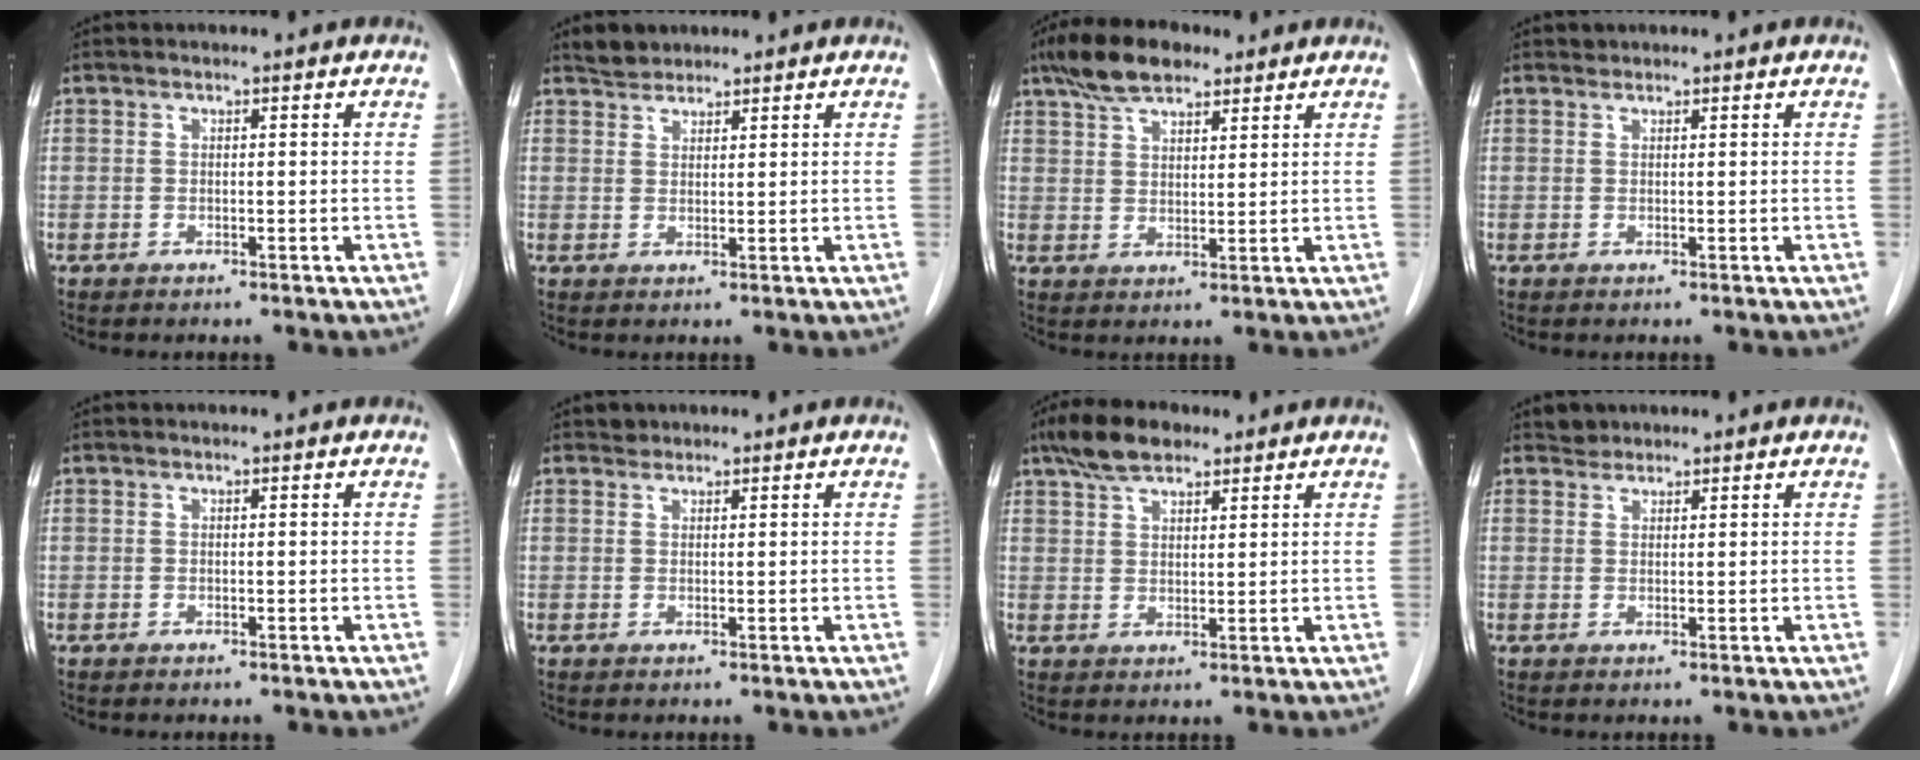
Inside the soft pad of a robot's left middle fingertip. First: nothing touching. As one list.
[{"total": 2.5, "force": [2.3, 1.0, 0.2], "torque": [-0.009, 0.008, 0.041]}, {"total": 8.1, "force": [6.0, 3.1, 4.5], "torque": [-0.088, 0.018, 0.109]}, {"total": 0.5, "force": [0.5, 0.1, -0.2], "torque": [-0.003, 0.000, 0.008]}, {"total": 0.0}, {"total": 0.9, "force": [0.8, 0.4, -0.2], "torque": [0.000, 0.001, 0.011]}, {"total": 6.5, "force": [4.9, 2.5, 3.5], "torque": [-0.071, 0.016, 0.090]}, {"total": 1.5, "force": [1.3, 0.6, -0.3], "torque": [0.003, 0.002, 0.021]}]